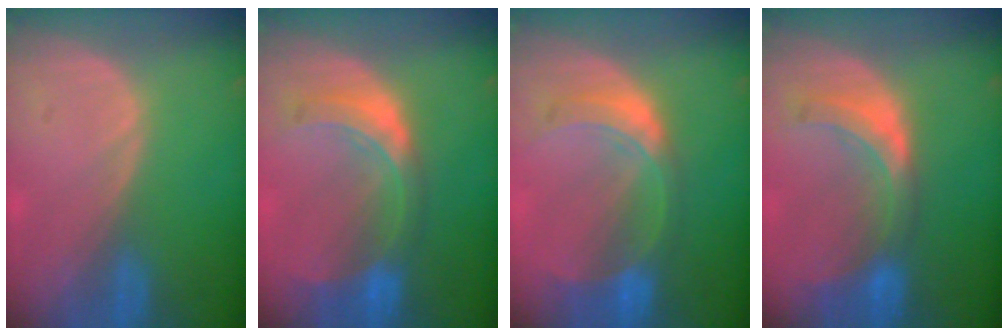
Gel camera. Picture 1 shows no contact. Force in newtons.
{"total": 8.2, "press": 7.3, "slide": 3.8}
{"total": 7.7, "press": 6.8, "slide": 3.7}
{"total": 7.4, "press": 6.7, "slide": 2.9}